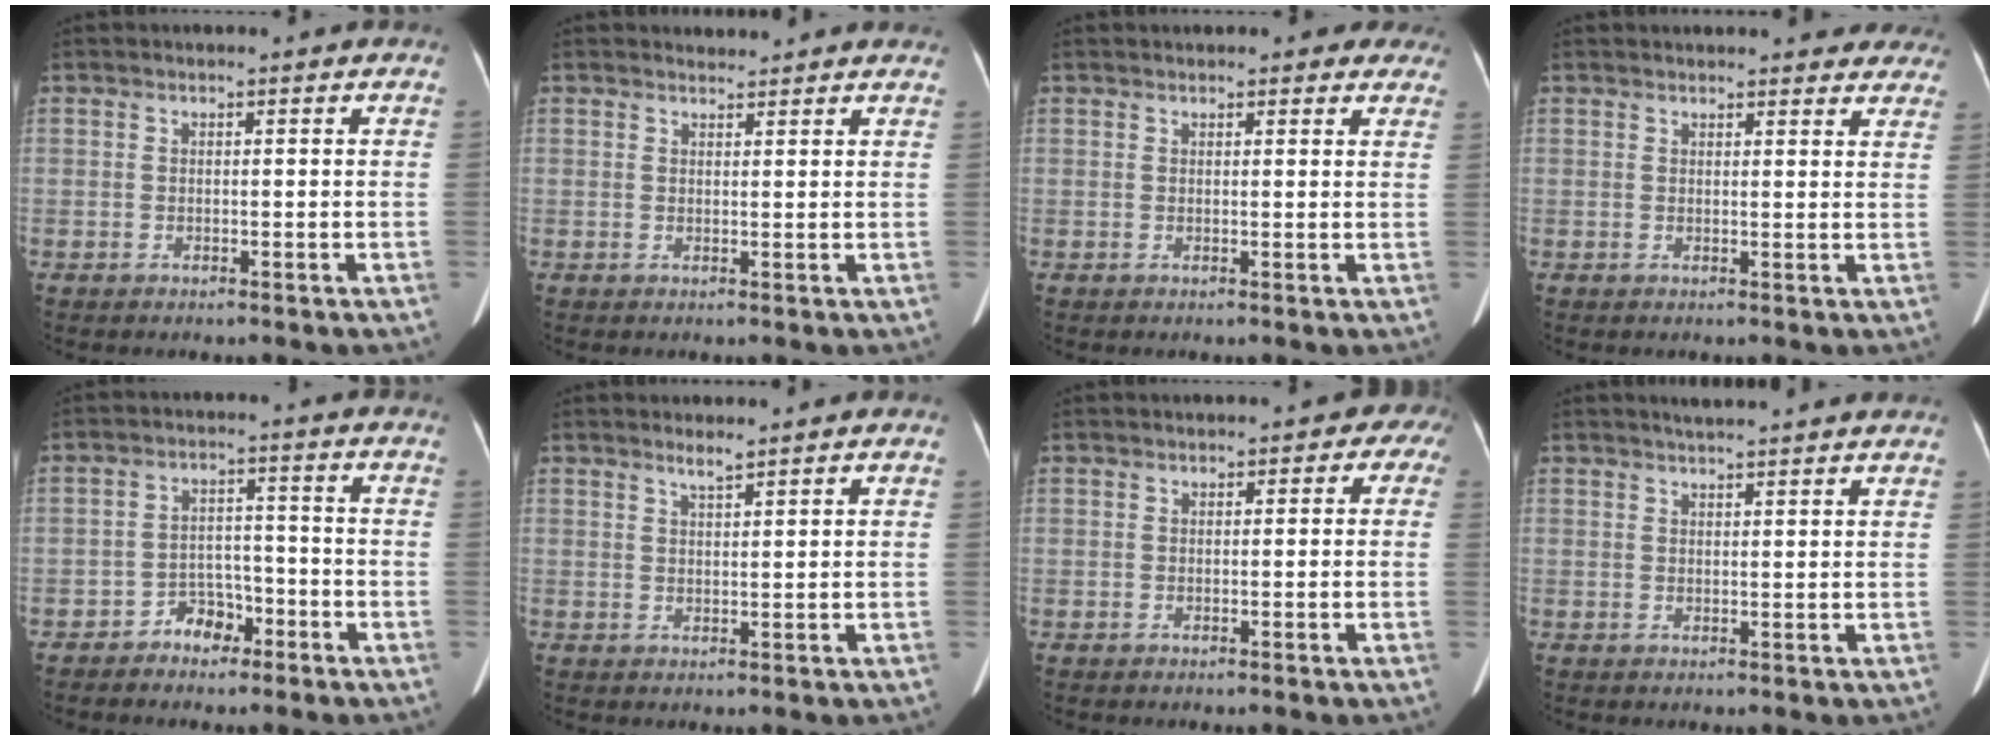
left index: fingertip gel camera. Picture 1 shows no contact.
{"total": 2.3, "force": [2.3, 0.5, -0.1], "torque": [-0.006, 0.010, 0.026]}
{"total": 5.5, "force": [4.7, 1.9, 2.0], "torque": [-0.005, 0.016, 0.045]}
{"total": 13.9, "force": [12.8, 3.7, 4.1], "torque": [-0.023, 0.016, 0.137]}
{"total": 4.4, "force": [-3.2, 2.6, 1.6], "torque": [-0.021, 0.015, -0.051]}
{"total": 1.5, "force": [1.2, -0.1, 0.7], "torque": [-0.016, 0.000, 0.025]}
{"total": 2.7, "force": [0.1, 2.2, 1.7], "torque": [-0.001, 0.017, -0.007]}
{"total": 6.4, "force": [5.9, 0.2, 2.6], "torque": [-0.037, 0.025, 0.068]}